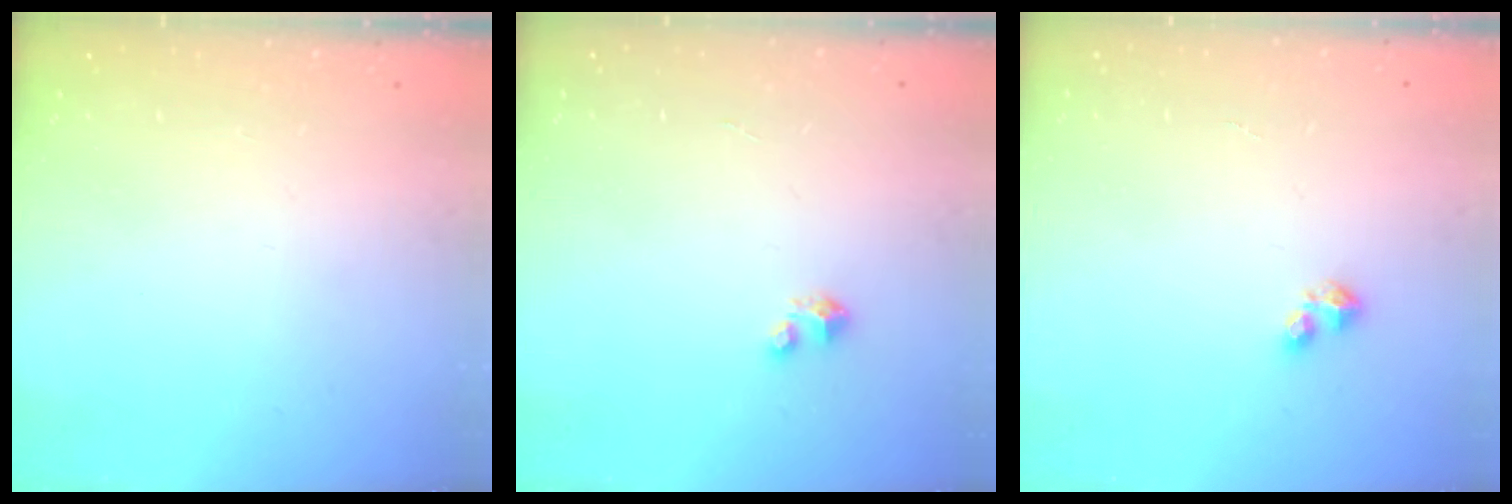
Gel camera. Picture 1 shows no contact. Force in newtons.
{"total": 2.1, "press": 2.1, "slide": 0.1}
{"total": 2.4, "press": 2.4, "slide": 0.5}